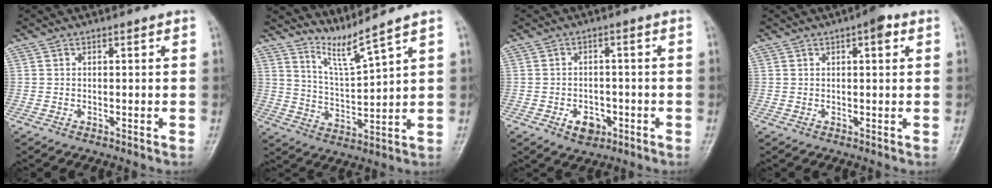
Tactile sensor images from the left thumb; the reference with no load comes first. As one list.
[{"total": 6.3, "force": [5.6, -1.6, 2.5], "torque": [-0.051, -0.066, 0.119]}, {"total": 4.9, "force": [-2.2, 3.5, 2.7], "torque": [-0.027, 0.015, -0.029]}, {"total": 3.3, "force": [1.4, 1.2, 2.7], "torque": [-0.031, 0.002, 0.013]}]